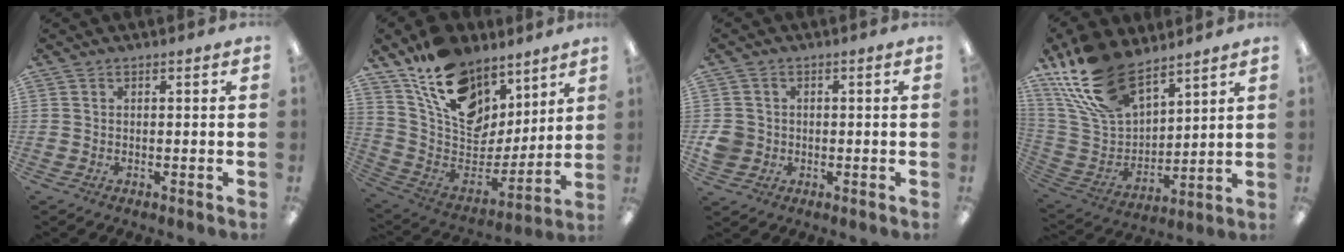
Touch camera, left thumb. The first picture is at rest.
{"total": 17.2, "force": [11.2, 10.4, 7.9], "torque": [-0.152, -0.074, 0.213]}
{"total": 4.6, "force": [-0.5, 4.3, 1.4], "torque": [-0.027, 0.006, -0.009]}
{"total": 20.6, "force": [14.1, 10.4, 10.8], "torque": [-0.242, -0.065, 0.261]}